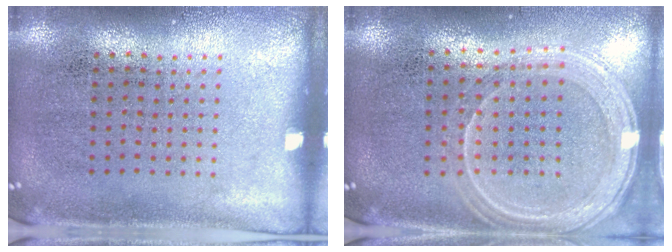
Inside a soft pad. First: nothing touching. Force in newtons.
{"total": 1.3, "press": 1.3, "slide": 0.1}